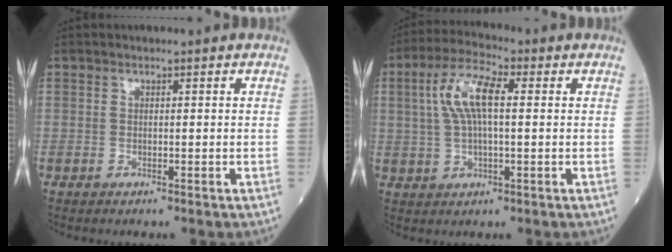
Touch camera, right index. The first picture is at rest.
{"total": 8.2, "force": [1.7, 2.4, 7.7], "torque": [-0.163, 0.021, 0.032]}